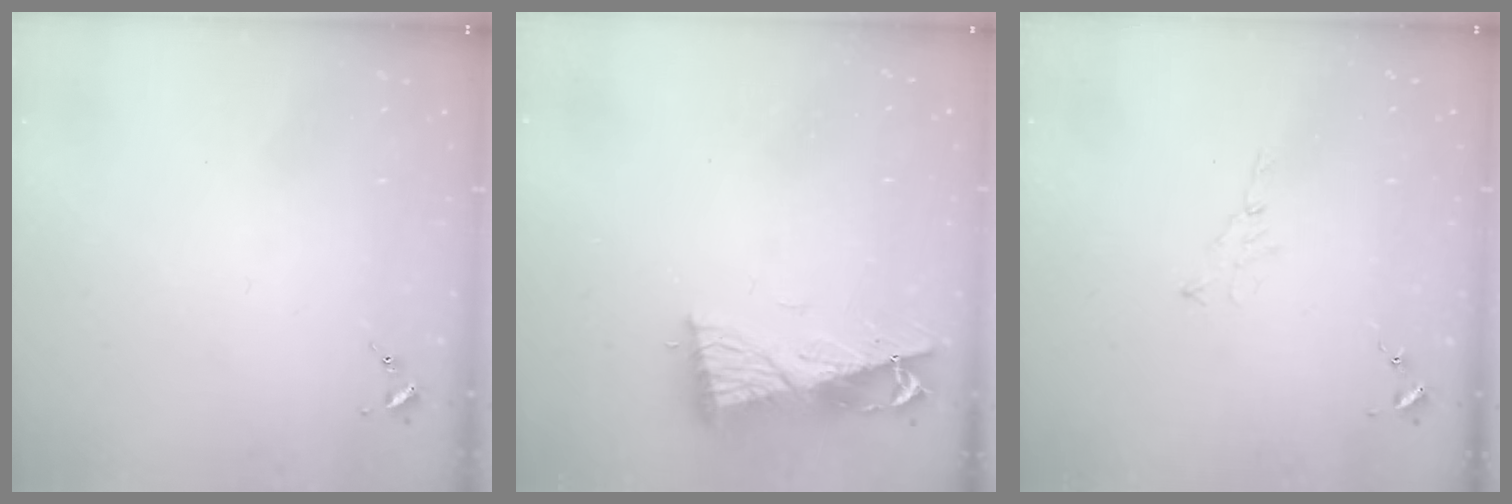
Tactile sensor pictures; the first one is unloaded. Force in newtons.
{"total": 9.6, "press": 9.5, "slide": 1.2}
{"total": 2.6, "press": 2.6, "slide": 0.3}